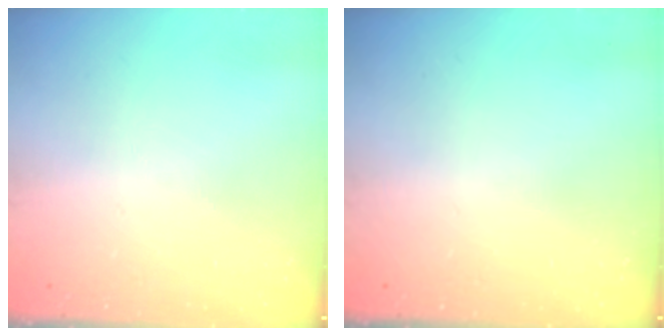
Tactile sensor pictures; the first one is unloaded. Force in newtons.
{"total": 0.0}